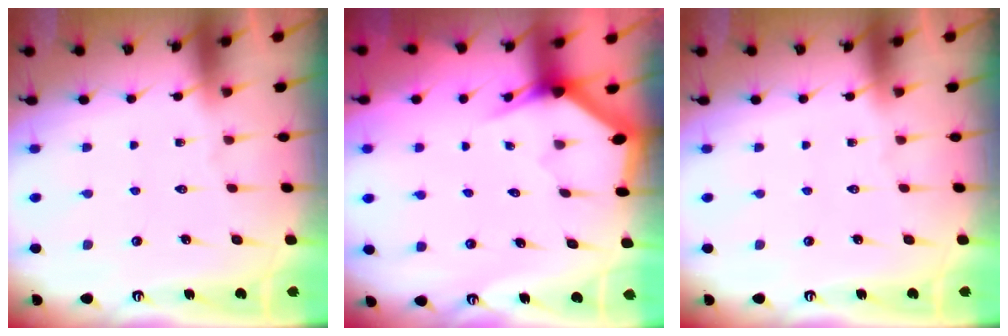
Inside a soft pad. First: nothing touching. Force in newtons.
{"total": 3.1, "press": 3.1, "slide": 0.0}
{"total": 0.0}